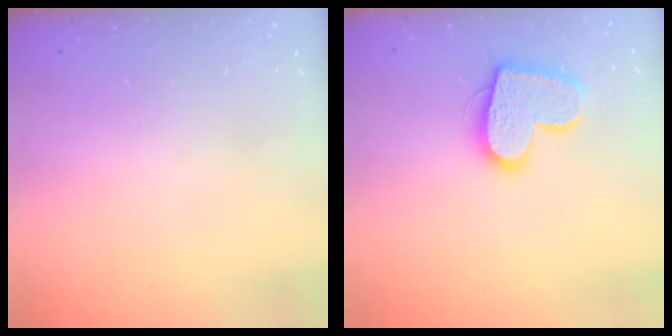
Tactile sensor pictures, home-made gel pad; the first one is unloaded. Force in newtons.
{"total": 14.3, "press": 14.3, "slide": 1.1}